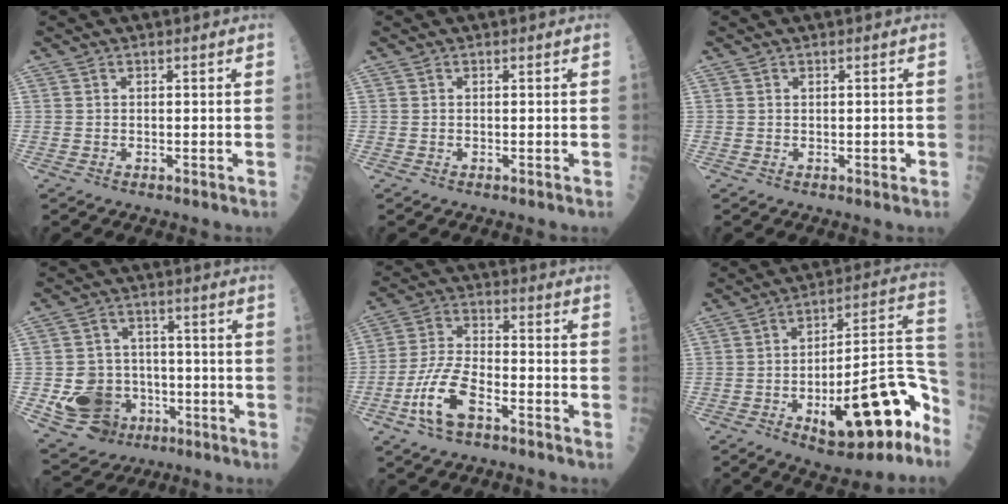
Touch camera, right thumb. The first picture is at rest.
{"total": 0.0}
{"total": 1.0, "force": [-0.1, 0.5, 0.9], "torque": [-0.008, -0.001, -0.001]}
{"total": 12.1, "force": [-3.7, 10.3, 5.2], "torque": [-0.055, 0.021, -0.049]}
{"total": 10.7, "force": [-5.2, 4.5, 8.1], "torque": [-0.176, 0.033, -0.099]}
{"total": 22.4, "force": [-9.4, 7.9, 18.7], "torque": [-0.231, 0.059, -0.127]}